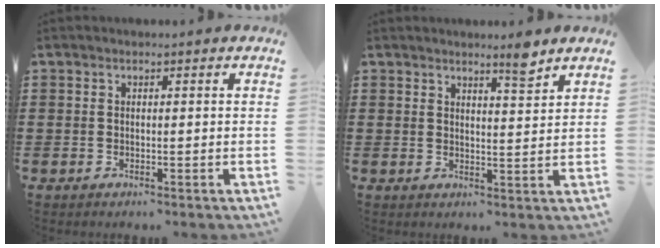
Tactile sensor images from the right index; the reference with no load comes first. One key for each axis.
{"total": 4.0, "fx": 3.4, "fy": 0.0, "fz": 2.1, "tx": -0.040, "ty": -0.006, "tz": 0.058}